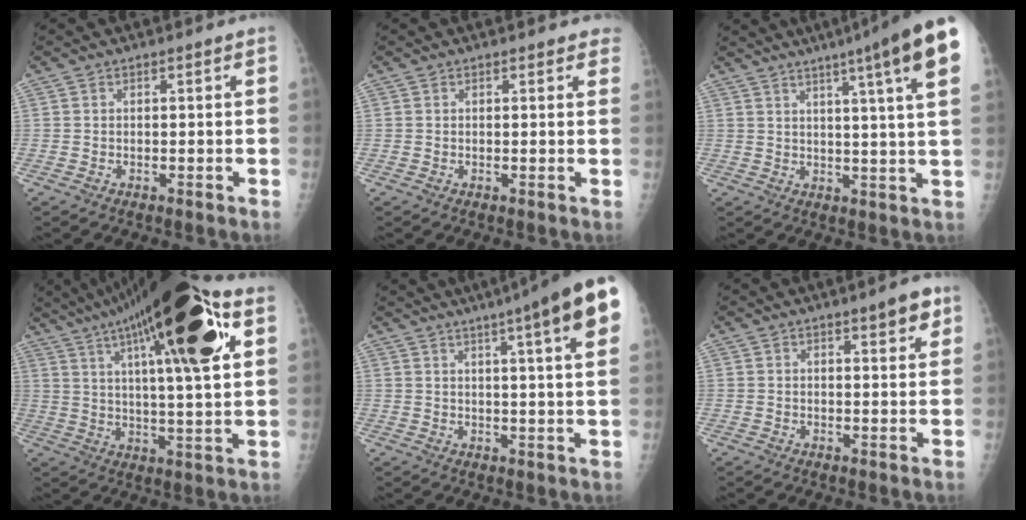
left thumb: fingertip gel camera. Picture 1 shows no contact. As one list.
[{"total": 2.2, "force": [1.9, 0.9, 0.5], "torque": [0.015, -0.006, 0.006]}, {"total": 16.1, "force": [8.9, 0.2, 13.4], "torque": [-0.178, -0.020, 0.096]}, {"total": 27.3, "force": [12.0, 6.3, 23.8], "torque": [-0.378, 0.004, 0.188]}, {"total": 16.3, "force": [8.6, 1.4, 13.8], "torque": [-0.179, -0.010, 0.098]}, {"total": 4.6, "force": [2.6, 1.4, 3.5], "torque": [-0.035, -0.011, 0.031]}]